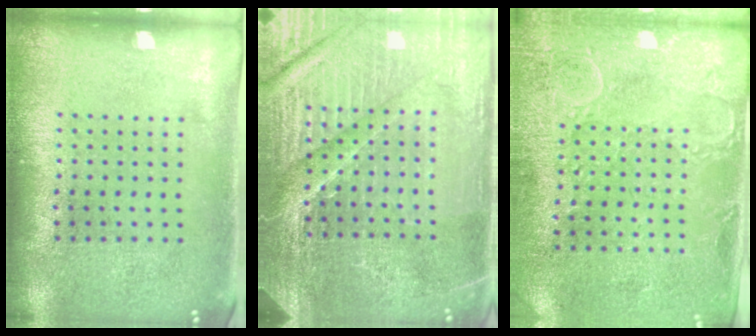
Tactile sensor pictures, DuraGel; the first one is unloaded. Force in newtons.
{"total": 4.8, "press": 4.5, "slide": 1.6}
{"total": 2.7, "press": 2.4, "slide": 1.2}